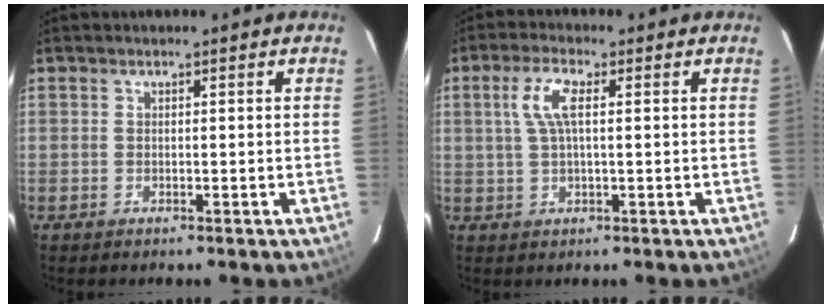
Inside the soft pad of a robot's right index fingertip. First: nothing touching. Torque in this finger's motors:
{"motor_torque": [0.38, -0.03, 0.27, 0.11]}